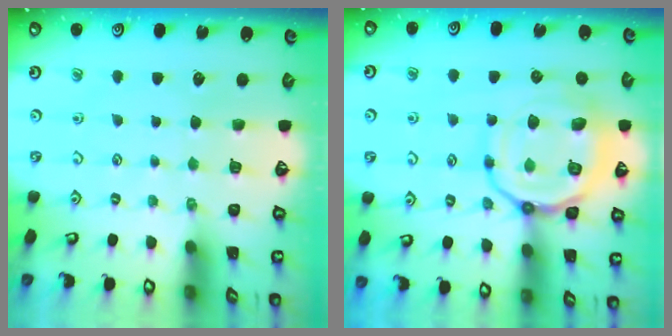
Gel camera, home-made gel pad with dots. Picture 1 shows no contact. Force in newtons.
{"total": 18.1, "press": 18.1, "slide": 1.8}